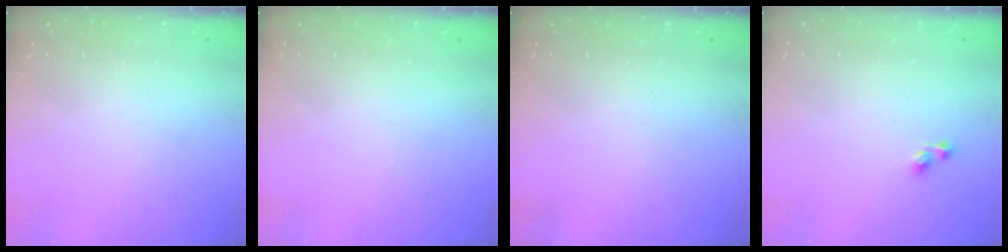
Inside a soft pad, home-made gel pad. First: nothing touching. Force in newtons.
{"total": 0.0}
{"total": 0.0}
{"total": 4.2, "press": 4.1, "slide": 1.1}